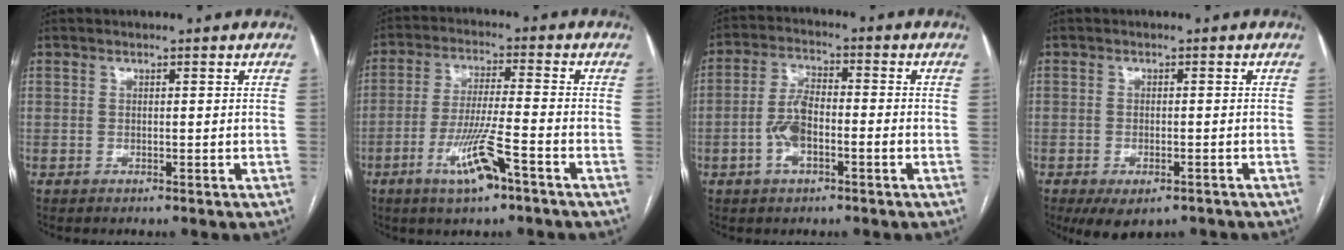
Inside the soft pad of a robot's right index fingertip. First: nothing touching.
{"total": 9.3, "force": [-4.9, 0.8, 7.9], "torque": [-0.155, -0.010, -0.085]}
{"total": 6.4, "force": [-1.9, 2.6, 5.5], "torque": [-0.122, 0.012, -0.037]}
{"total": 5.9, "force": [-4.0, 2.7, 3.4], "torque": [-0.050, -0.006, -0.054]}